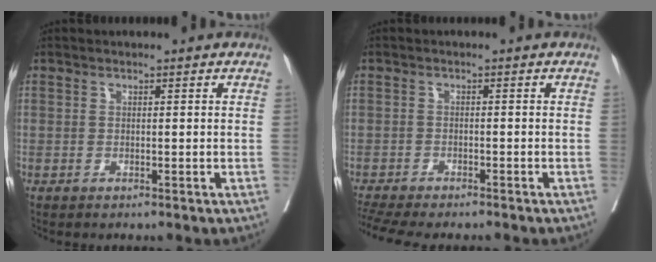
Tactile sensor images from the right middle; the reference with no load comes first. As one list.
[{"total": 10.6, "force": [-9.3, 1.8, 4.7], "torque": [-0.078, -0.009, -0.135]}]